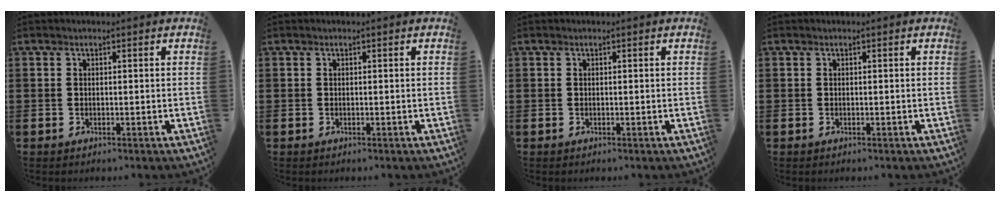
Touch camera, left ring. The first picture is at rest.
{"total": 0.0}
{"total": 0.0}
{"total": 0.0}